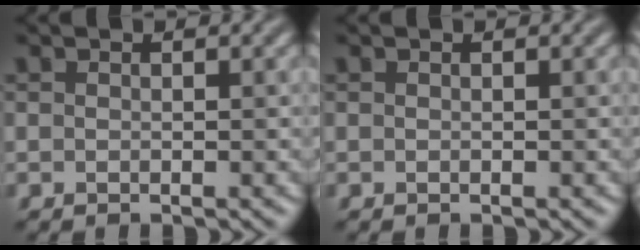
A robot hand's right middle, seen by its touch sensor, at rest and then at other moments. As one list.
[{"total": 0.0}]